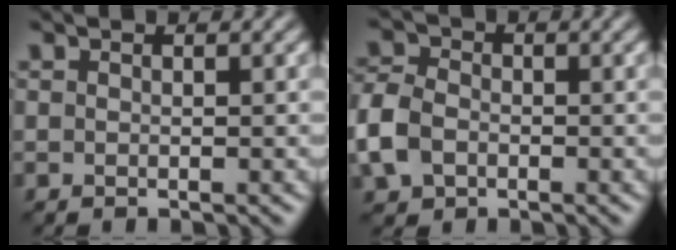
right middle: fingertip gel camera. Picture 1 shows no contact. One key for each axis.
{"total": 5.2, "fx": -1.6, "fy": 3.9, "fz": 3.1, "tx": -0.086, "ty": -0.001, "tz": -0.044}